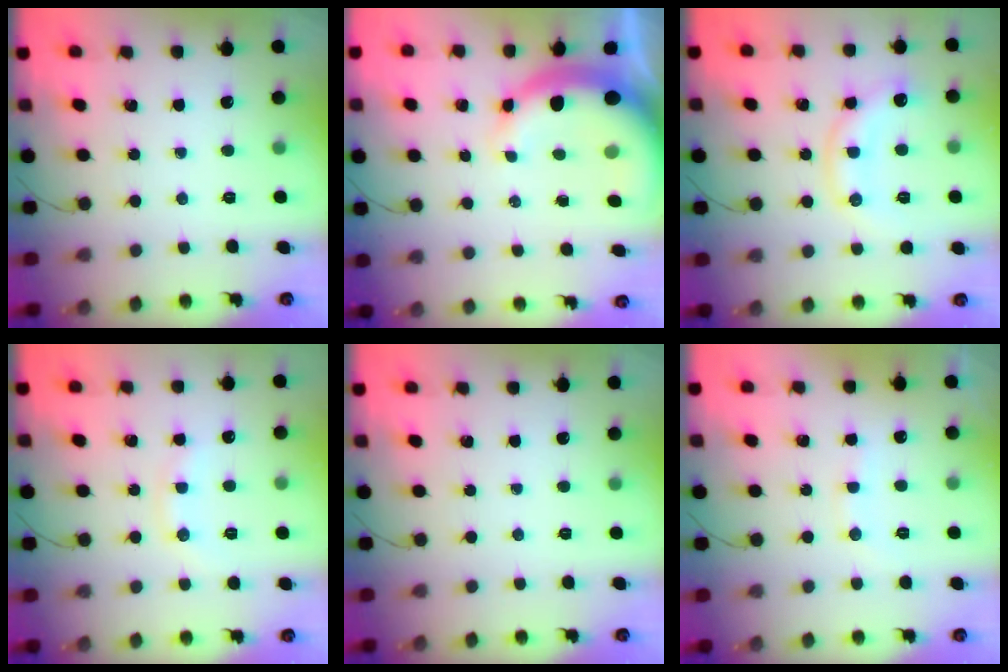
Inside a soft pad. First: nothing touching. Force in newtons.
{"total": 11.6, "press": 11.4, "slide": 2.3}
{"total": 9.9, "press": 9.9, "slide": 0.3}
{"total": 6.9, "press": 6.8, "slide": 1.2}
{"total": 0.0}
{"total": 7.5, "press": 7.4, "slide": 0.7}